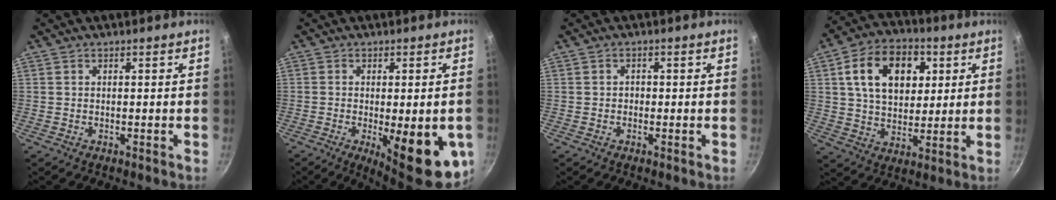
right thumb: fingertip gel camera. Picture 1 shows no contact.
{"total": 15.9, "force": [-4.6, 5.2, 14.3], "torque": [-0.158, -0.006, -0.048]}
{"total": 1.0, "force": [-0.2, 0.9, 0.4], "torque": [-0.004, 0.003, -0.005]}
{"total": 15.9, "force": [4.7, 10.9, 10.6], "torque": [-0.140, 0.001, 0.072]}